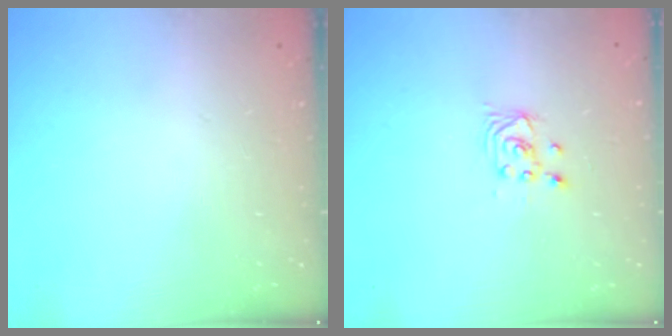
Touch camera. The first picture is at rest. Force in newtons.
{"total": 2.2, "press": 2.2, "slide": 0.2}